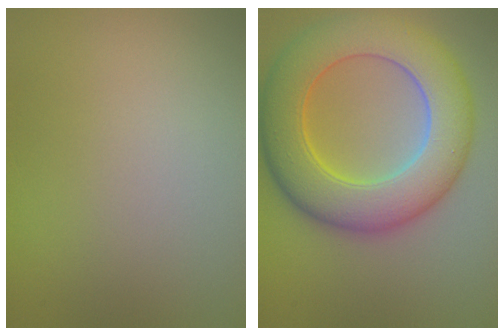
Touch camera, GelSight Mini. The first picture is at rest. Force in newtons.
{"total": 10.2, "press": 10.2, "slide": 0.2}